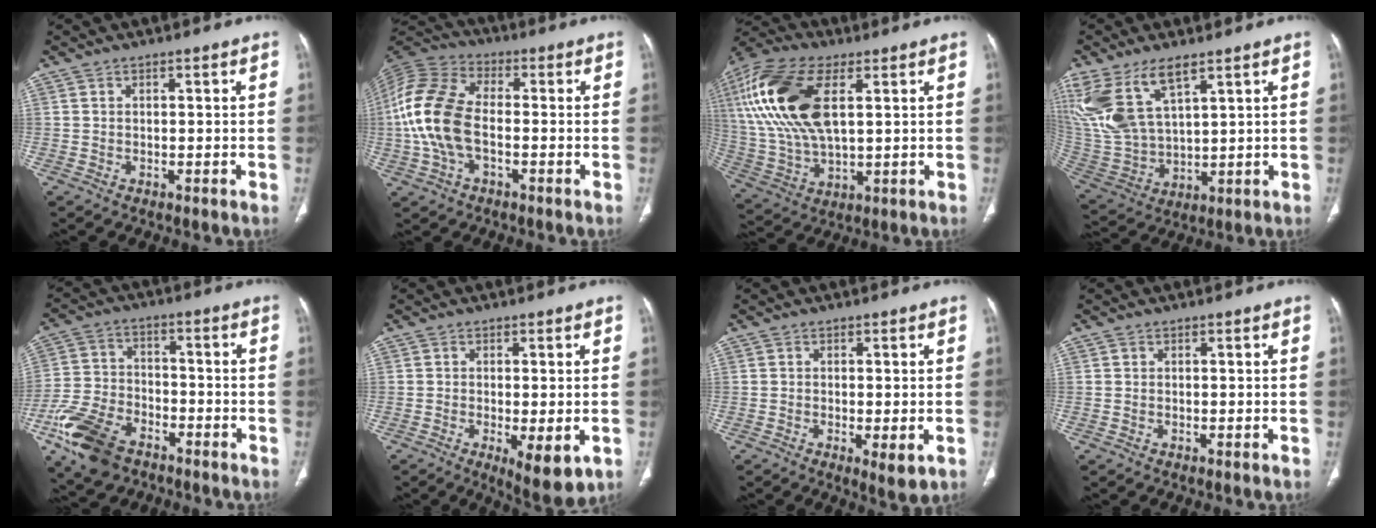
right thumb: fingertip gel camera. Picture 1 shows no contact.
{"total": 14.8, "force": [-1.8, 8.6, 12.0], "torque": [-0.267, 0.028, -0.037]}
{"total": 22.0, "force": [6.0, 10.6, 18.3], "torque": [-0.395, -0.003, 0.110]}
{"total": 16.9, "force": [8.9, 7.7, 12.2], "torque": [-0.265, -0.030, 0.196]}
{"total": 14.0, "force": [-8.1, 8.3, 7.9], "torque": [-0.162, 0.026, -0.152]}
{"total": 7.5, "force": [-2.2, 2.5, 6.7], "torque": [-0.099, -0.019, -0.028]}
{"total": 3.9, "force": [-1.1, 1.1, 3.6], "torque": [-0.060, -0.012, -0.015]}
{"total": 0.0}